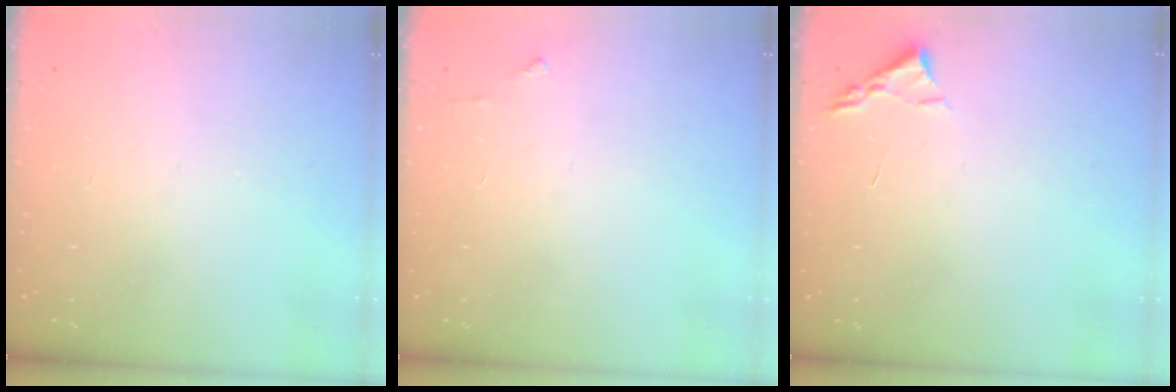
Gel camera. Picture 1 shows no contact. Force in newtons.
{"total": 2.6, "press": 2.6, "slide": 0.2}
{"total": 2.4, "press": 2.3, "slide": 0.3}